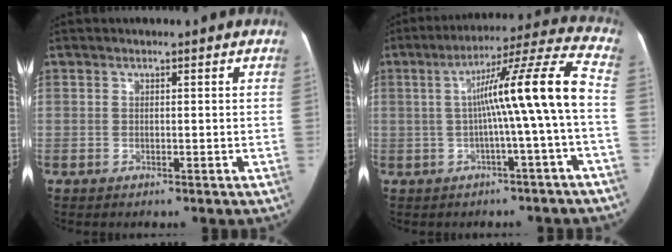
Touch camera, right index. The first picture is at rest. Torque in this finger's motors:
{"motor_torque": [1.53, -0.02, 0.44, 0.17]}